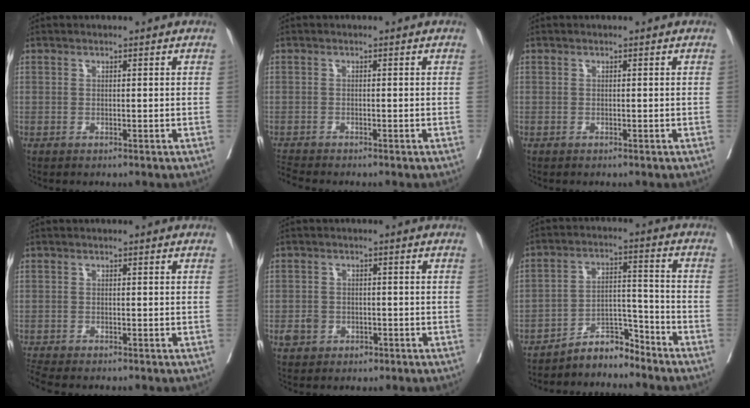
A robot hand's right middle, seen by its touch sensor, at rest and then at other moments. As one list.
[{"total": 2.2, "force": [-2.1, -0.5, 0.1], "torque": [-0.006, -0.013, -0.041]}, {"total": 0.0}, {"total": 2.9, "force": [-2.8, -0.2, 0.9], "torque": [-0.016, -0.012, -0.051]}, {"total": 3.3, "force": [-1.3, 2.6, 1.4], "torque": [-0.021, 0.009, -0.011]}, {"total": 5.7, "force": [-5.6, 0.9, 0.6], "torque": [-0.002, 0.023, -0.097]}]